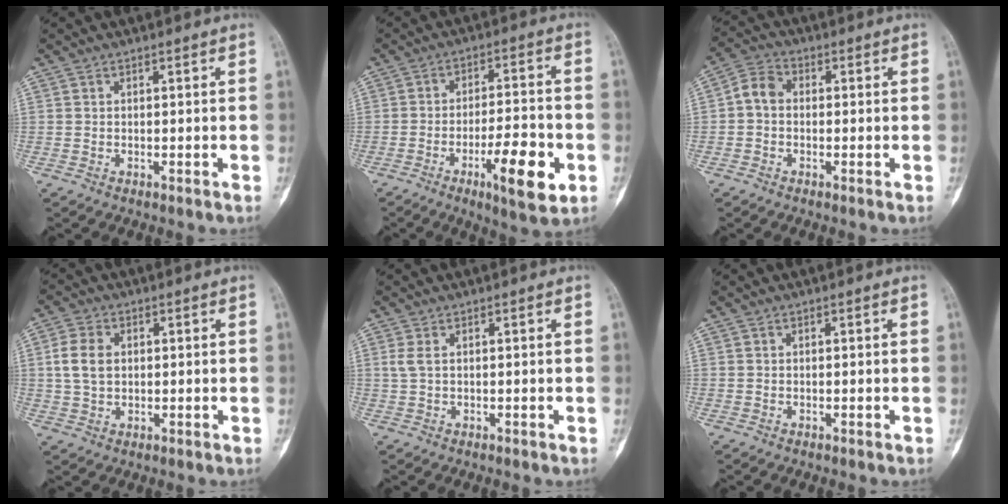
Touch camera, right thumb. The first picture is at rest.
{"total": 12.1, "force": [-4.6, 3.2, 10.7], "torque": [-0.164, 0.017, -0.071]}
{"total": 4.7, "force": [-0.3, 3.6, 3.0], "torque": [-0.049, 0.015, -0.019]}
{"total": 5.9, "force": [0.9, 4.1, 4.2], "torque": [-0.080, 0.004, 0.018]}
{"total": 1.7, "force": [0.4, 0.7, 1.5], "torque": [-0.045, 0.008, 0.017]}
{"total": 0.0}